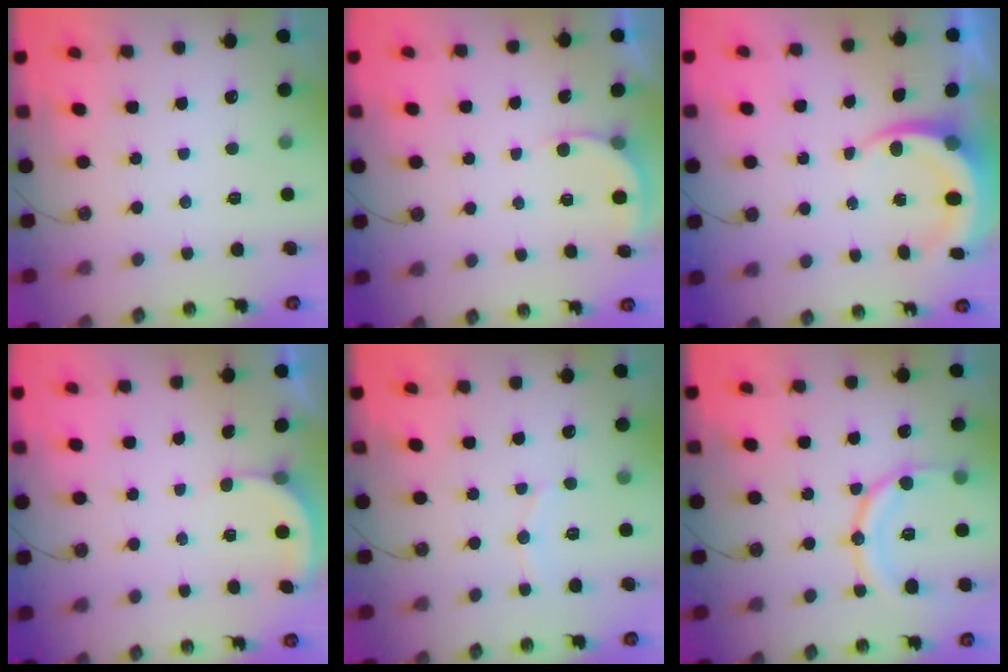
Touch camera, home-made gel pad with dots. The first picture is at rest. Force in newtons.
{"total": 2.1, "press": 2.1, "slide": 0.2}
{"total": 7.2, "press": 7.0, "slide": 1.8}
{"total": 1.6, "press": 1.6, "slide": 0.3}
{"total": 4.7, "press": 4.7, "slide": 0.5}
{"total": 13.9, "press": 13.9, "slide": 1.5}